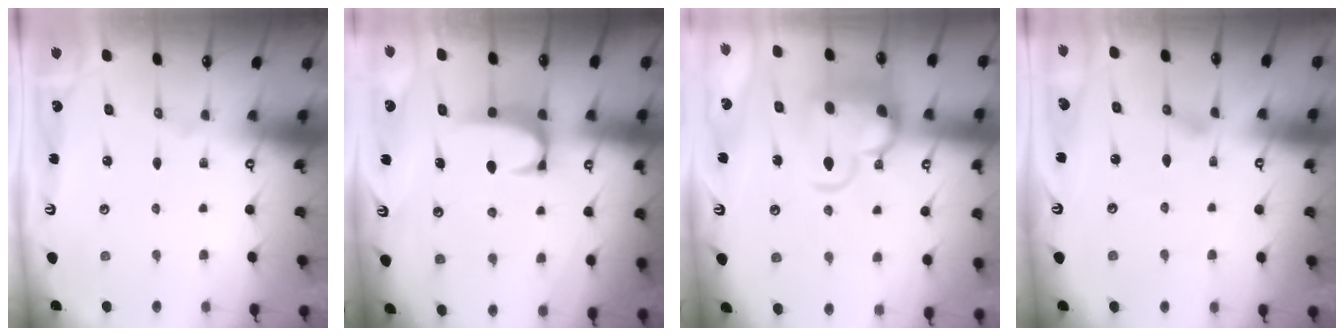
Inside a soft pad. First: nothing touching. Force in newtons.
{"total": 2.3, "press": 2.3, "slide": 0.3}
{"total": 8.2, "press": 8.0, "slide": 1.6}
{"total": 0.0}